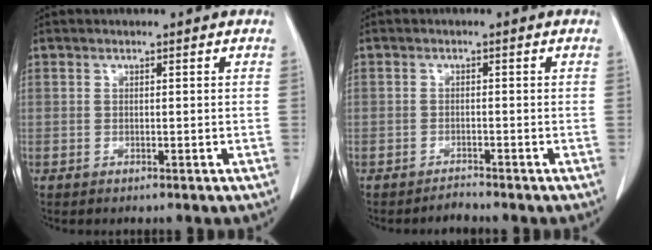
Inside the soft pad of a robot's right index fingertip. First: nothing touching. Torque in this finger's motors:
{"motor_torque": [-0.32, -0.25, -0.19, -0.07]}